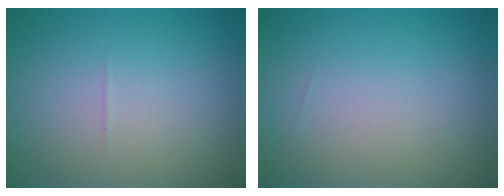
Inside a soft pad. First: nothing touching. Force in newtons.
{"total": 0.0}